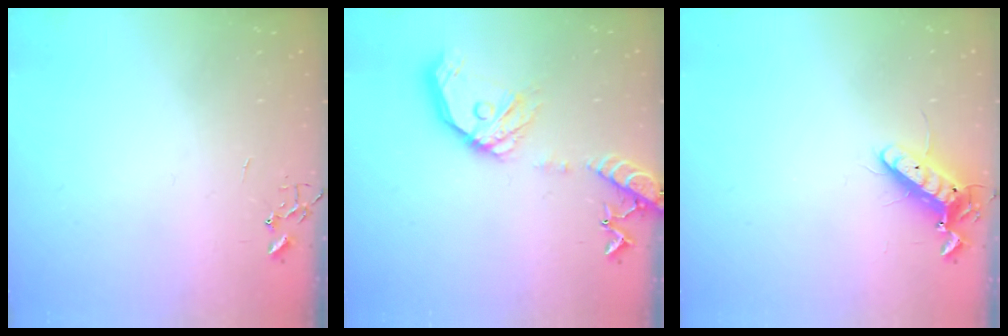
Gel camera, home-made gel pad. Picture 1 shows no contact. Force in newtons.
{"total": 17.9, "press": 17.7, "slide": 2.6}
{"total": 11.8, "press": 11.6, "slide": 2.2}